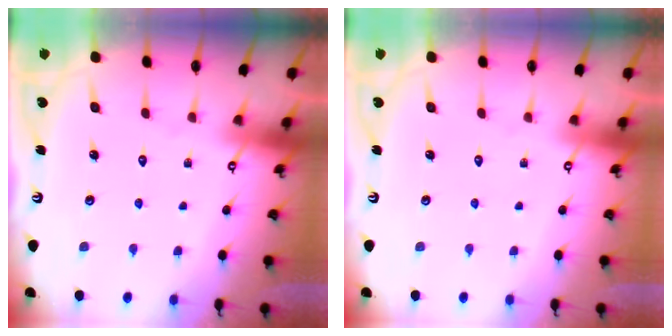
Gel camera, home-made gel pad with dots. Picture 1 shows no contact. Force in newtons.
{"total": 0.0}